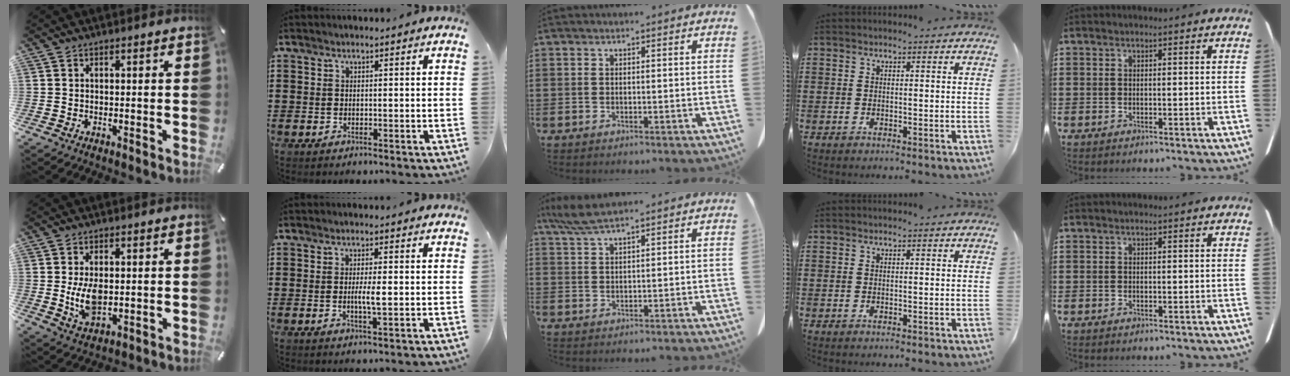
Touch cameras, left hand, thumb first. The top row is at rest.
{"thumb": {"total": 6.8, "force": [0.4, 4.1, 5.5], "torque": [-0.121, -0.009, -0.001]}, "index": {"total": 3.2, "force": [-0.1, 0.4, 3.2], "torque": [-0.064, -0.007, -0.005]}, "middle": {"total": 4.6, "force": [3.6, 0.4, 2.8], "torque": [-0.064, -0.002, 0.067]}}